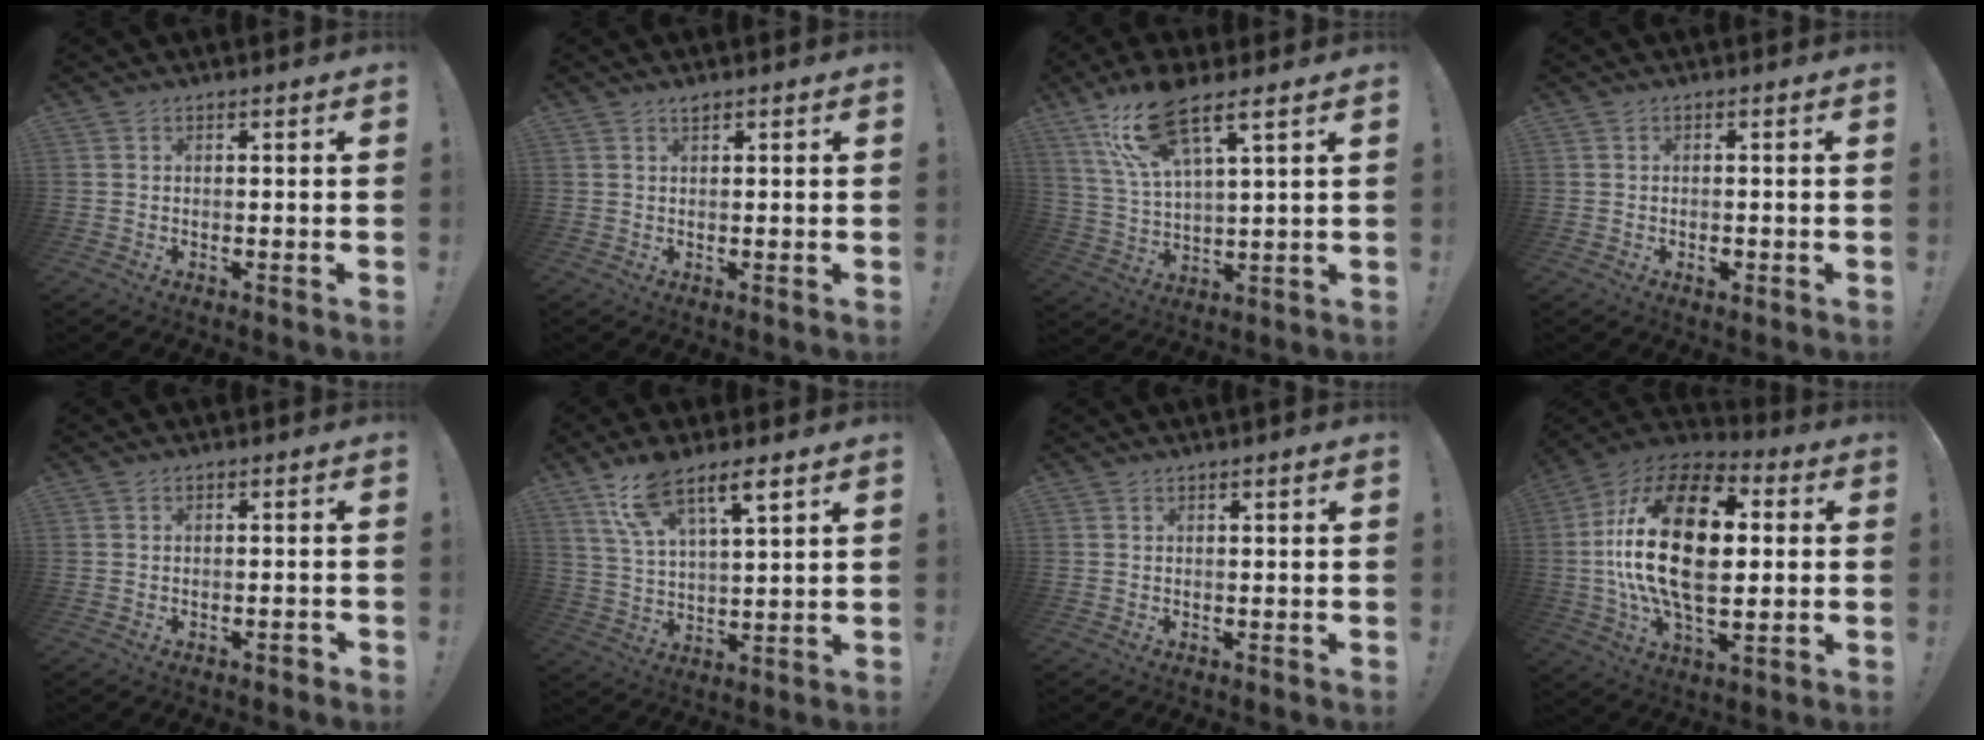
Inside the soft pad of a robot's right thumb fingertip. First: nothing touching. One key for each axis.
{"total": 1.1, "fx": 1.0, "fy": 0.2, "fz": 0.4, "tx": -0.002, "ty": -0.002, "tz": 0.017}
{"total": 15.0, "fx": 9.6, "fy": 4.4, "fz": 10.6, "tx": -0.198, "ty": -0.035, "tz": 0.166}
{"total": 1.3, "fx": -0.8, "fy": 0.7, "fz": 0.8, "tx": -0.002, "ty": 0.000, "tz": -0.015}
{"total": 1.8, "fx": -1.2, "fy": 0.5, "fz": 1.1, "tx": -0.013, "ty": 0.006, "tz": -0.021}
{"total": 11.5, "fx": 8.0, "fy": 3.5, "fz": 7.5, "tx": -0.131, "ty": -0.033, "tz": 0.141}
{"total": 0.7, "fx": 0.3, "fy": -0.2, "fz": 0.5, "tx": -0.001, "ty": -0.004, "tz": 0.003}
{"total": 28.8, "fx": 1.4, "fy": 15.0, "fz": 24.6, "tx": -0.458, "ty": 0.000, "tz": 0.012}